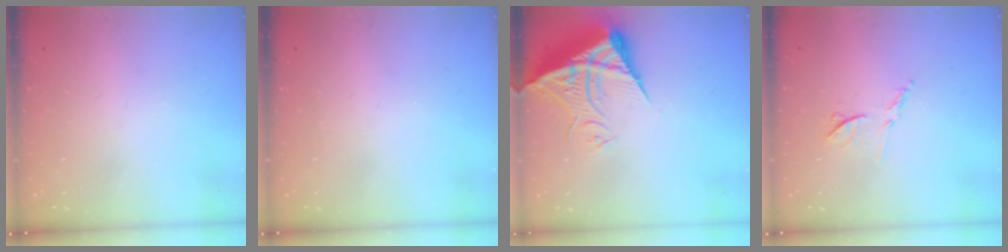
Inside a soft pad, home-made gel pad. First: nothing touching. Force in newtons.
{"total": 0.0}
{"total": 11.0, "press": 10.9, "slide": 1.2}
{"total": 7.7, "press": 7.7, "slide": 0.5}